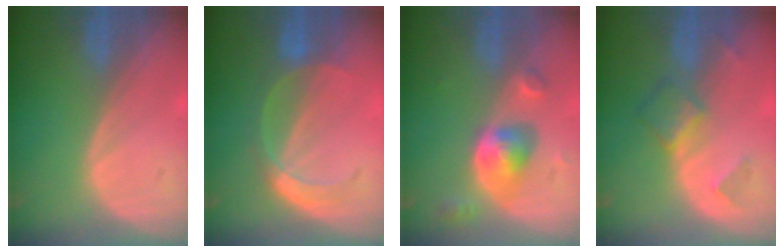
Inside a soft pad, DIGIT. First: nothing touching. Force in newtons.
{"total": 4.6, "press": 4.5, "slide": 0.6}
{"total": 5.7, "press": 5.4, "slide": 1.8}
{"total": 4.9, "press": 4.3, "slide": 2.3}